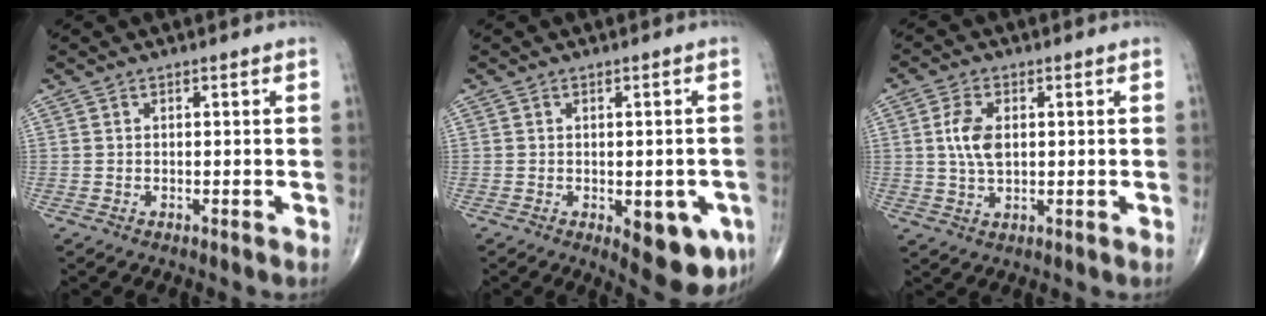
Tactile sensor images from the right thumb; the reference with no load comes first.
{"total": 9.8, "force": [-3.3, 4.3, 8.1], "torque": [-0.073, -0.001, -0.032]}
{"total": 6.0, "force": [1.0, 3.4, 4.9], "torque": [-0.097, -0.003, 0.018]}